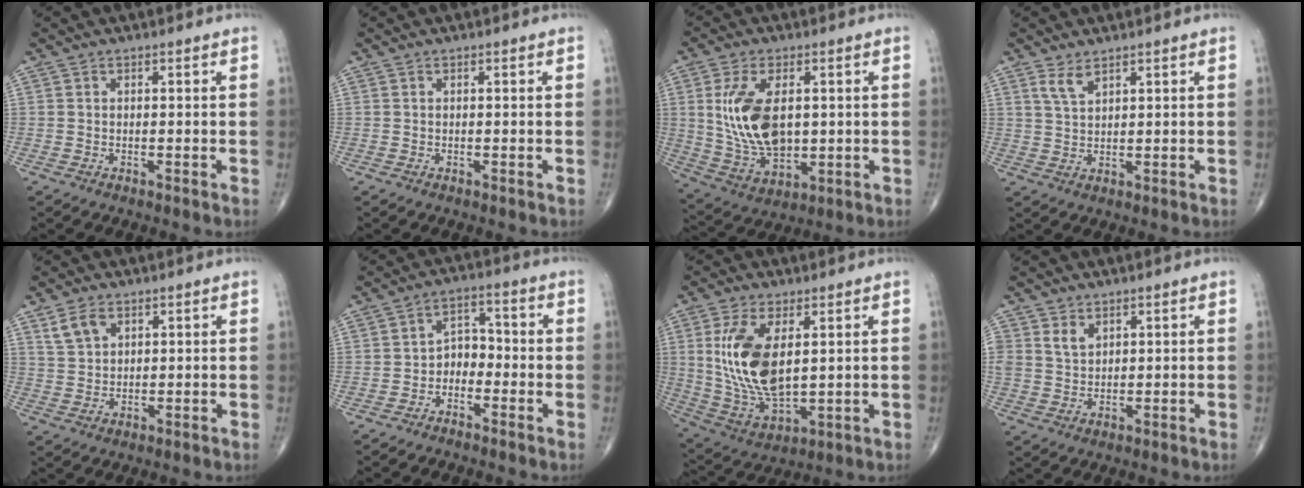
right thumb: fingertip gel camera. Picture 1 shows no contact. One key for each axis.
{"total": 0.0}
{"total": 14.3, "fx": 1.9, "fy": 8.0, "fz": 11.6, "tx": -0.215, "ty": -0.012, "tz": 0.049}
{"total": 2.7, "fx": 1.9, "fy": 1.0, "fz": 1.7, "tx": -0.033, "ty": -0.010, "tz": 0.045}
{"total": 4.6, "fx": 2.6, "fy": 2.9, "fz": 2.5, "tx": -0.041, "ty": -0.007, "tz": 0.056}
{"total": 4.7, "fx": -1.9, "fy": 3.5, "fz": 2.6, "tx": -0.019, "ty": 0.032, "tz": -0.047}
{"total": 15.1, "fx": 3.1, "fy": 7.4, "fz": 12.8, "tx": -0.251, "ty": -0.019, "tz": 0.074}
{"total": 3.6, "fx": 2.0, "fy": 2.5, "fz": 1.7, "tx": -0.018, "ty": -0.015, "tz": 0.044}